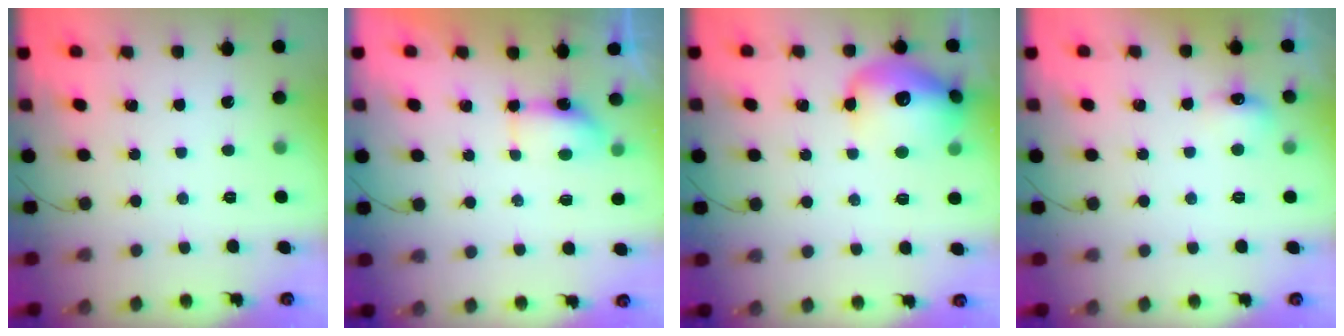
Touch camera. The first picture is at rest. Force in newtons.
{"total": 4.9, "press": 4.8, "slide": 0.7}
{"total": 16.2, "press": 16.1, "slide": 1.9}
{"total": 5.2, "press": 5.0, "slide": 1.3}